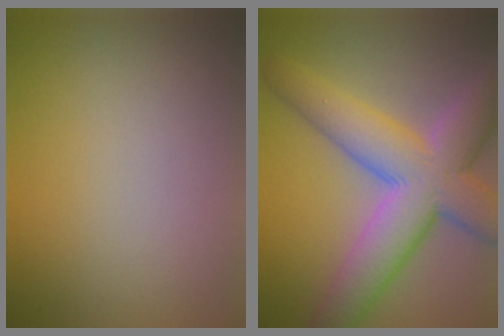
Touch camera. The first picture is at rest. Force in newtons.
{"total": 10.4, "press": 10.4, "slide": 0.6}